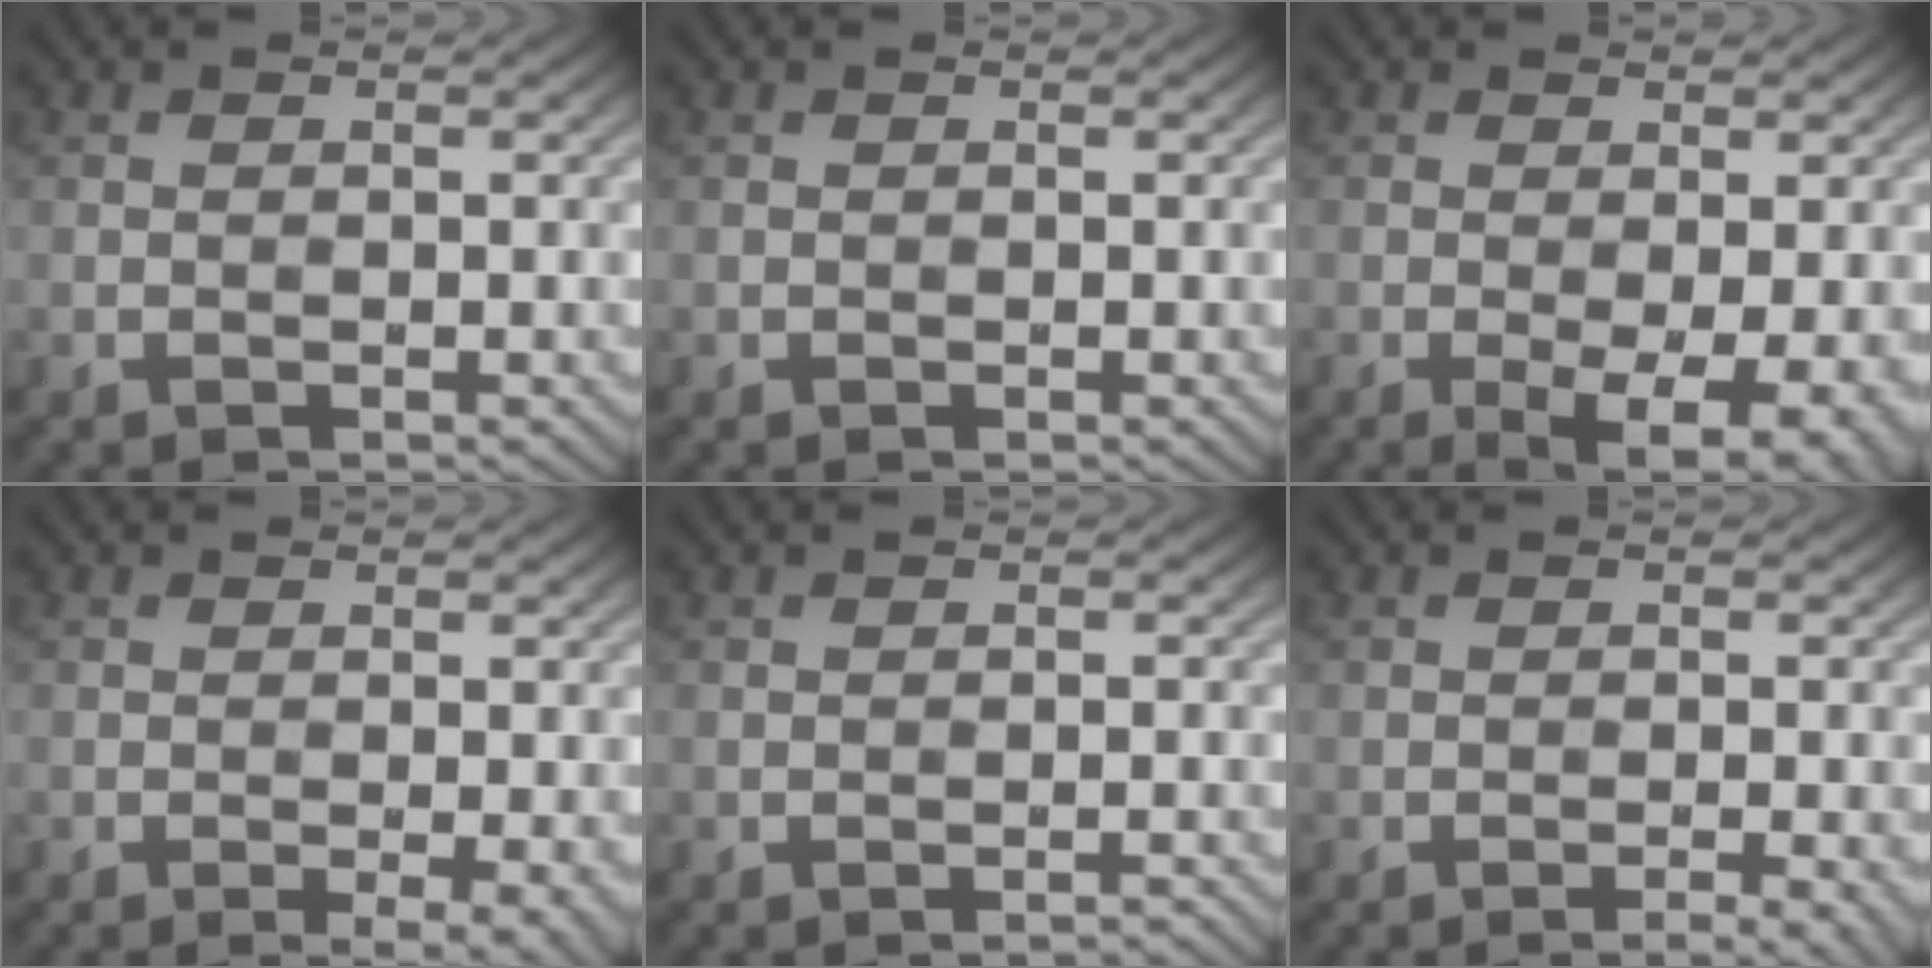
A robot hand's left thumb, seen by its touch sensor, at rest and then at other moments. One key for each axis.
{"total": 0.0}
{"total": 5.8, "fx": -1.9, "fy": 1.9, "fz": 5.1, "tx": -0.078, "ty": -0.011, "tz": -0.025}
{"total": 2.9, "fx": -1.1, "fy": 0.6, "fz": 2.6, "tx": -0.043, "ty": -0.003, "tz": -0.014}
{"total": 0.9, "fx": -0.8, "fy": 0.0, "fz": 0.4, "tx": -0.005, "ty": 0.004, "tz": -0.016}
{"total": 2.5, "fx": -1.5, "fy": 0.3, "fz": 2.0, "tx": -0.026, "ty": 0.004, "tz": -0.023}